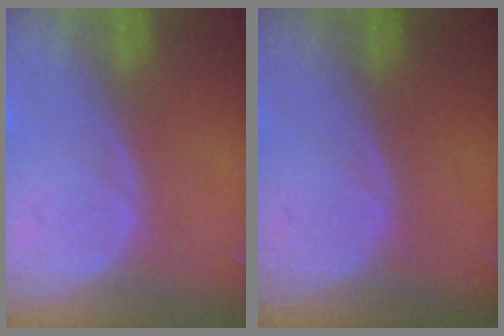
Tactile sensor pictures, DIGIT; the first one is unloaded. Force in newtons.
{"total": 0.0}